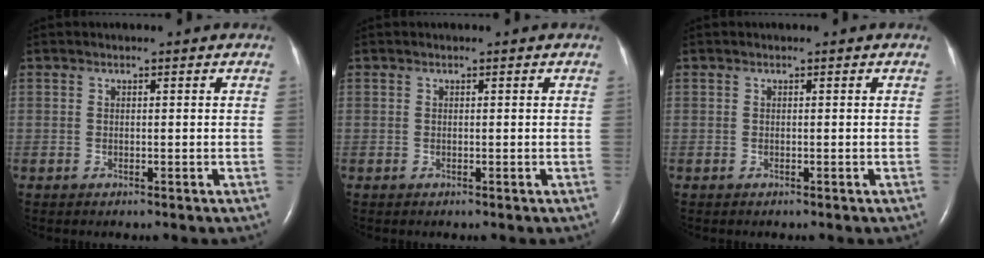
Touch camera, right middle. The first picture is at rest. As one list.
[{"total": 0.0}, {"total": 0.0}]